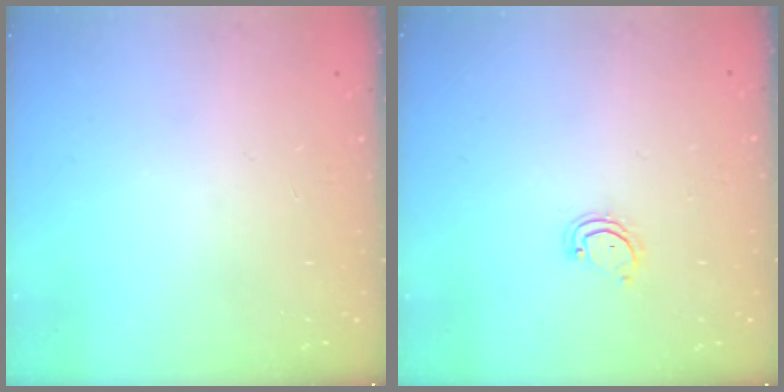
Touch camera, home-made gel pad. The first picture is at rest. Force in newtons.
{"total": 2.9, "press": 2.9, "slide": 0.3}